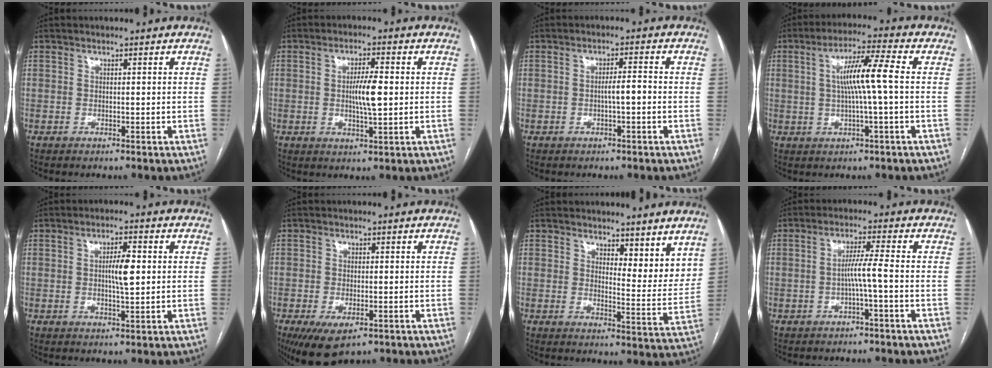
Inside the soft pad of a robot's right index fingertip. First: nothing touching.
{"total": 5.4, "force": [0.1, 0.8, 5.3], "torque": [-0.096, 0.001, 0.000]}
{"total": 2.5, "force": [-0.6, 0.2, 2.4], "torque": [-0.038, 0.003, -0.011]}
{"total": 8.3, "force": [0.6, -0.2, 8.2], "torque": [-0.148, 0.012, 0.007]}
{"total": 4.4, "force": [0.4, 0.8, 4.3], "torque": [-0.073, 0.004, 0.006]}
{"total": 6.5, "force": [-3.7, 2.8, 4.6], "torque": [-0.077, -0.013, -0.053]}
{"total": 7.5, "force": [6.0, 2.6, 3.5], "torque": [-0.034, -0.022, 0.080]}
{"total": 4.3, "force": [-1.0, -1.4, 3.9], "torque": [-0.071, 0.008, -0.014]}